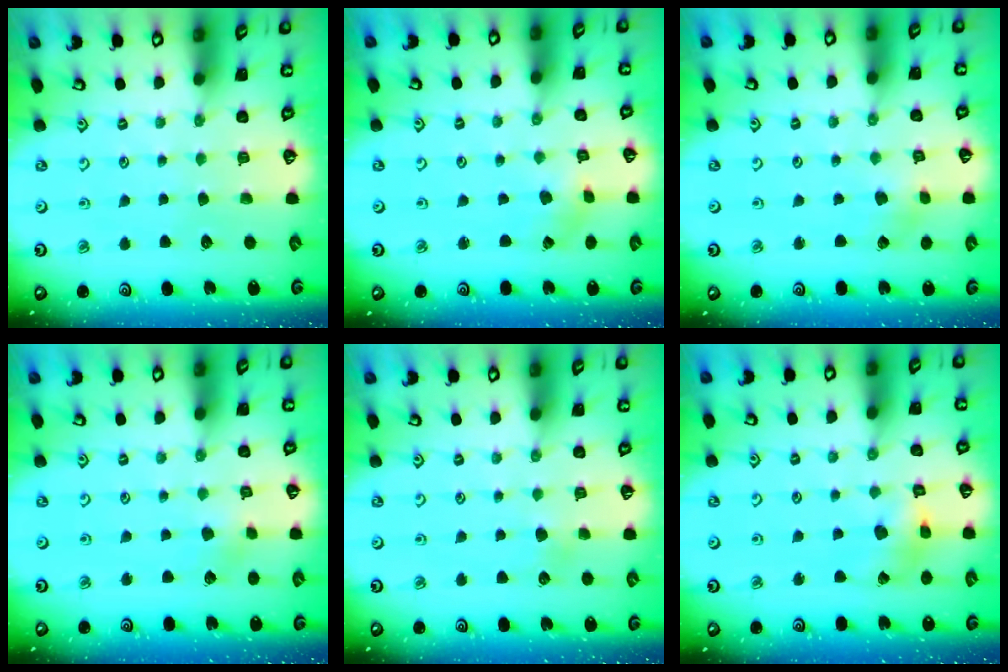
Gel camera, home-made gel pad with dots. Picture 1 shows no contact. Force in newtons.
{"total": 1.2, "press": 1.2, "slide": 0.2}
{"total": 2.3, "press": 2.3, "slide": 0.4}
{"total": 2.5, "press": 2.5, "slide": 0.2}
{"total": 3.0, "press": 3.0, "slide": 0.2}
{"total": 6.3, "press": 6.2, "slide": 0.7}